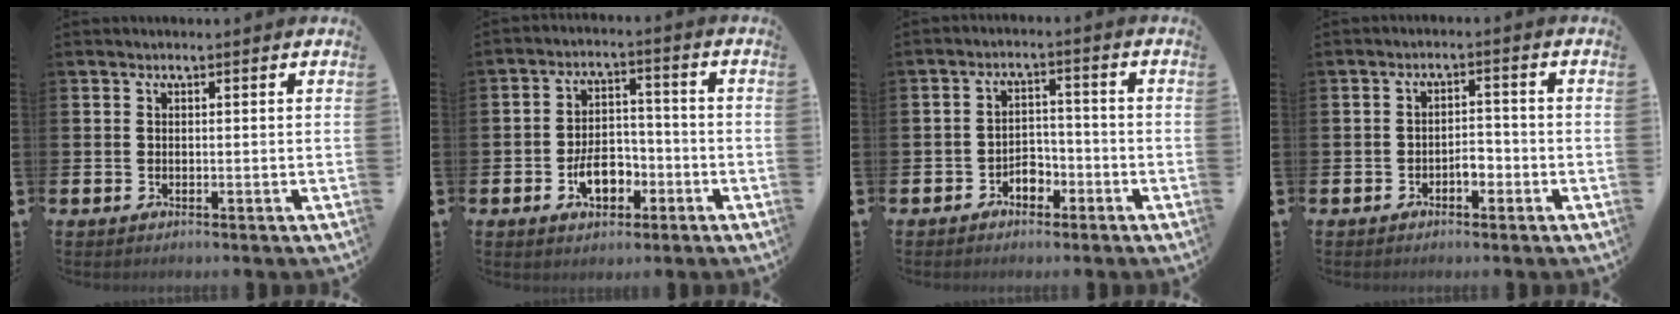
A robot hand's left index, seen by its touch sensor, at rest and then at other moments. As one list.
[{"total": 5.9, "force": [-2.4, 3.8, 3.8], "torque": [-0.057, 0.010, -0.046]}, {"total": 3.0, "force": [-2.2, 1.8, 1.1], "torque": [-0.031, 0.010, -0.045]}, {"total": 2.3, "force": [-1.3, 1.3, 1.5], "torque": [-0.029, 0.006, -0.028]}]